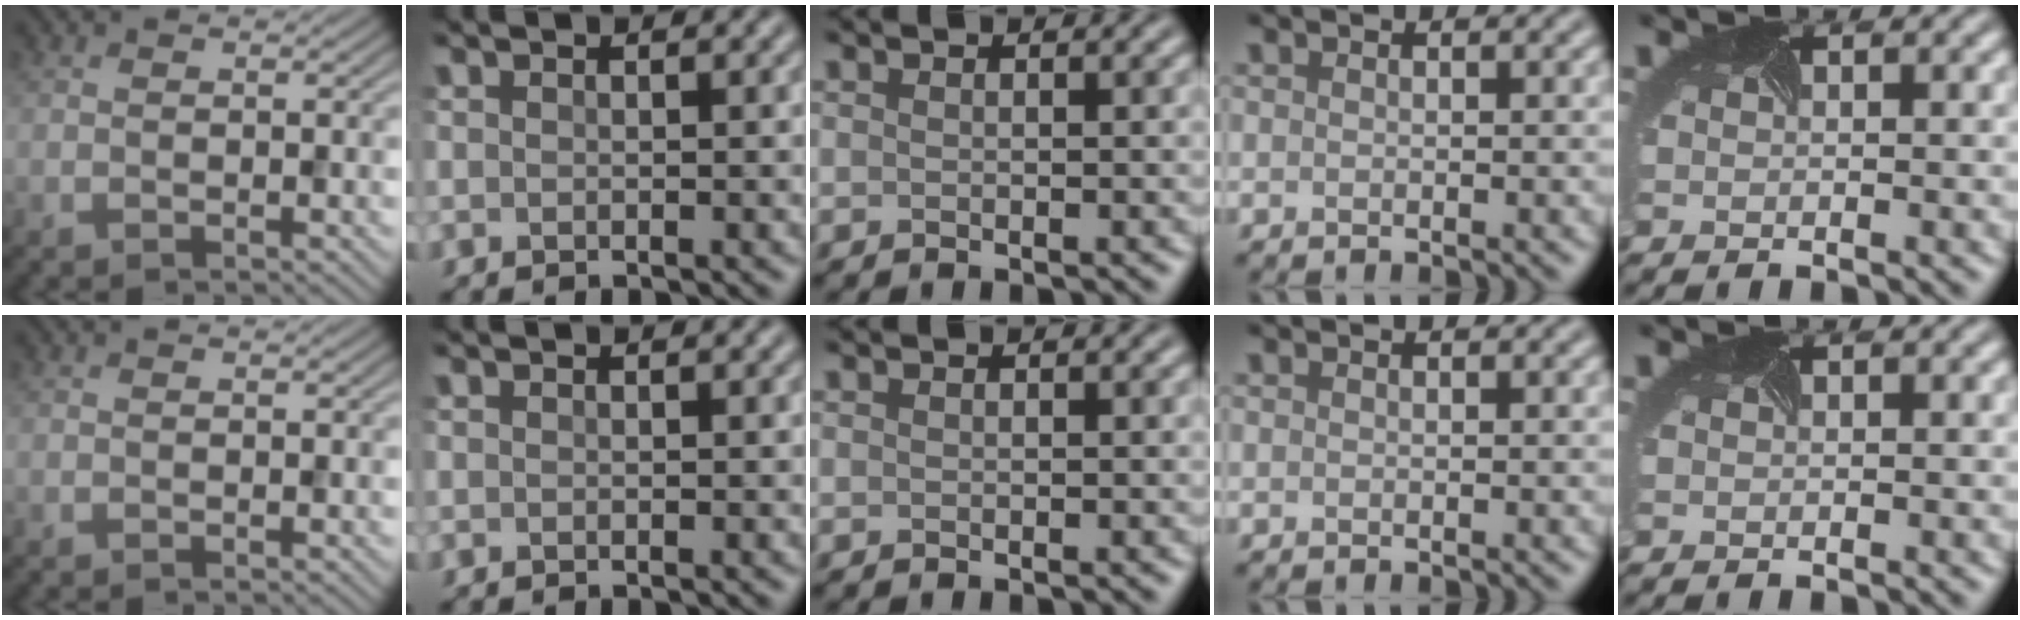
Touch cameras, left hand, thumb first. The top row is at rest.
{}